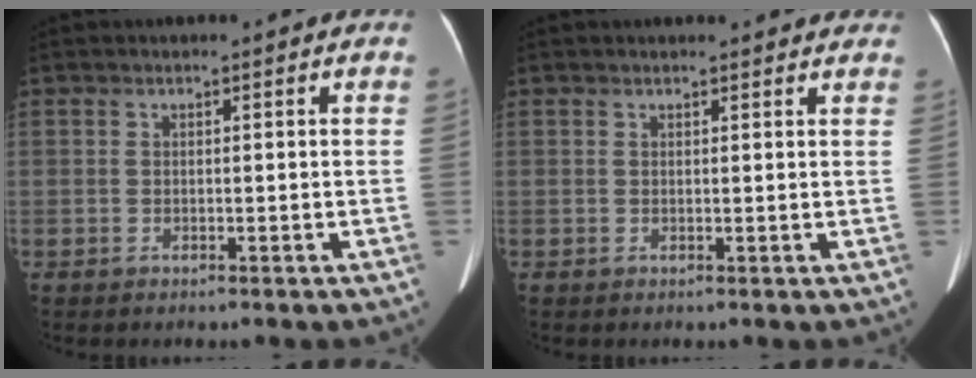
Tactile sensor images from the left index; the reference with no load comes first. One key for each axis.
{"total": 7.0, "fx": 6.4, "fy": 1.9, "fz": 1.9, "tx": -0.013, "ty": 0.018, "tz": 0.061}